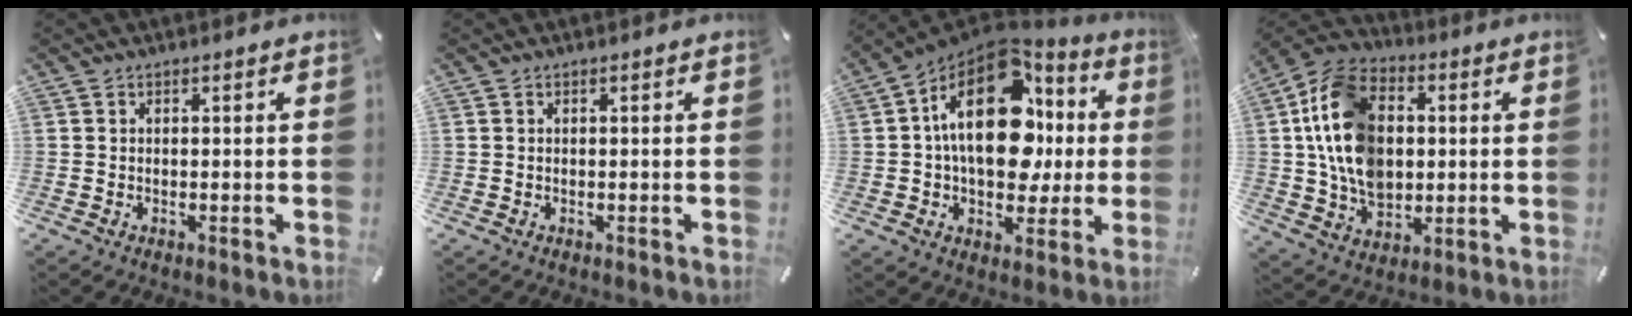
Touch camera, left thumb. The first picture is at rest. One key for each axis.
{"total": 0.0}
{"total": 23.5, "fx": 4.0, "fy": 14.6, "fz": 18.0, "tx": -0.297, "ty": -0.015, "tz": 0.069}
{"total": 16.7, "fx": 1.0, "fy": 12.6, "fz": 10.9, "tx": -0.243, "ty": 0.008, "tz": 0.021}